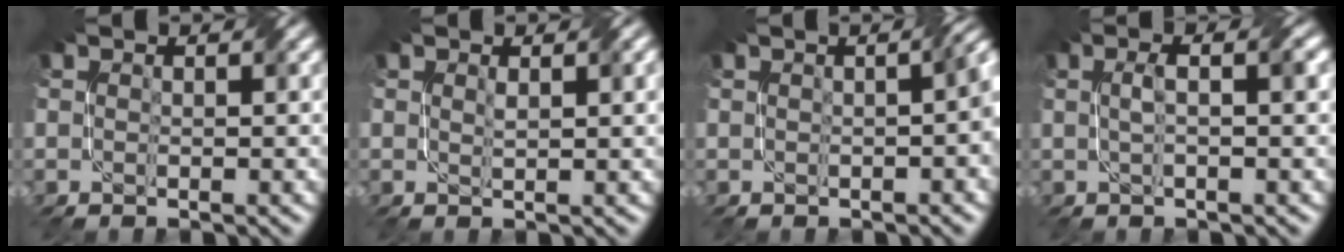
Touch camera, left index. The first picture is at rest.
{"total": 1.6, "force": [0.7, 0.4, 1.4], "torque": [-0.022, 0.000, 0.015]}
{"total": 3.9, "force": [-0.1, 1.4, 3.6], "torque": [-0.027, 0.010, 0.006]}
{"total": 2.8, "force": [0.4, 0.8, 2.7], "torque": [-0.044, 0.012, 0.005]}